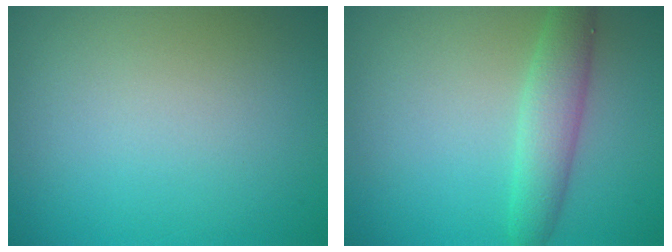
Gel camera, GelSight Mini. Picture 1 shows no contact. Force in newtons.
{"total": 3.4, "press": 3.4, "slide": 0.1}